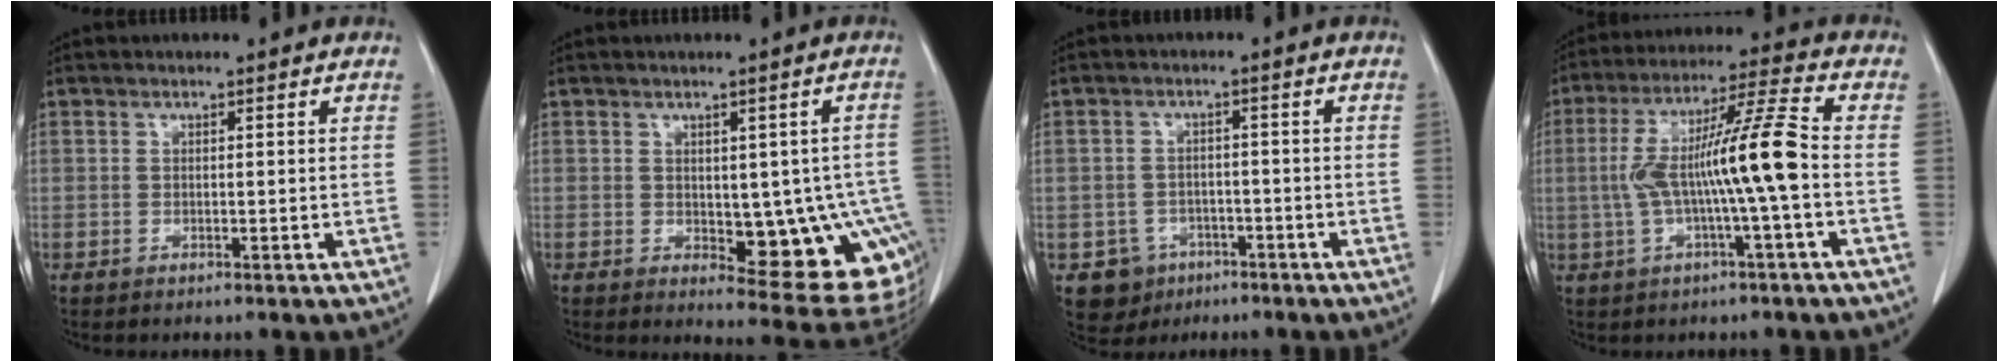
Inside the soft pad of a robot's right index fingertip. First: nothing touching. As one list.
[{"total": 13.3, "force": [-2.1, 4.6, 12.3], "torque": [-0.100, 0.004, -0.009]}, {"total": 5.0, "force": [-2.4, 4.3, 0.6], "torque": [-0.009, 0.010, -0.028]}, {"total": 12.2, "force": [-1.3, -0.3, 12.1], "torque": [-0.232, 0.024, -0.027]}]